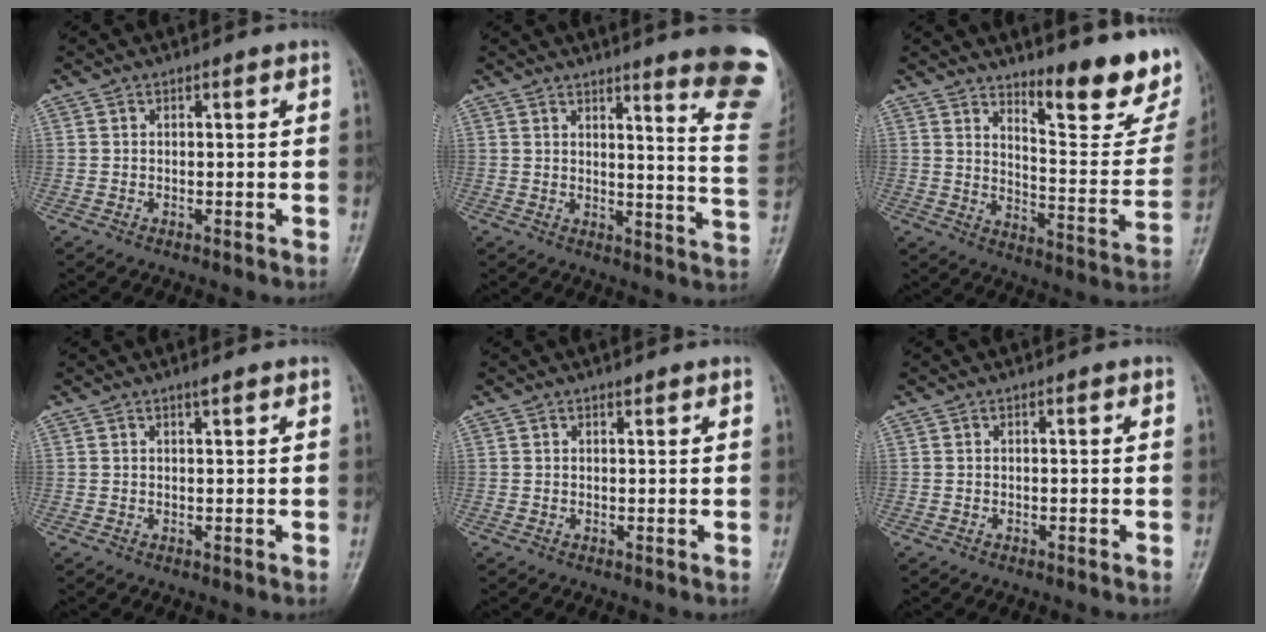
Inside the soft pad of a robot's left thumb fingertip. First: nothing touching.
{"total": 15.5, "force": [11.1, 1.1, 10.7], "torque": [-0.105, -0.095, 0.123]}
{"total": 17.4, "force": [12.6, 4.3, 11.2], "torque": [-0.108, -0.108, 0.177]}
{"total": 0.9, "force": [0.7, 0.0, 0.6], "torque": [-0.011, -0.003, 0.012]}
{"total": 0.6, "force": [0.5, 0.1, 0.3], "torque": [-0.008, -0.004, 0.007]}
{"total": 0.0}